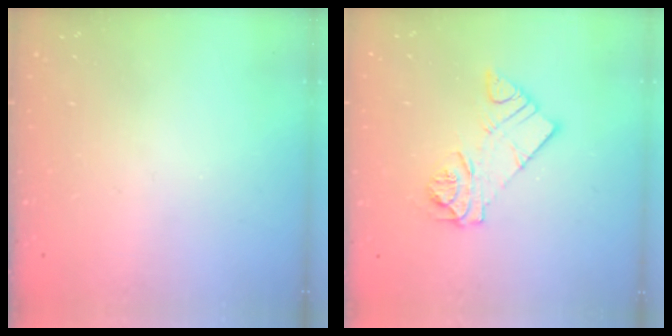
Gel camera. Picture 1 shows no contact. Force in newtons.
{"total": 9.9, "press": 9.9, "slide": 0.7}